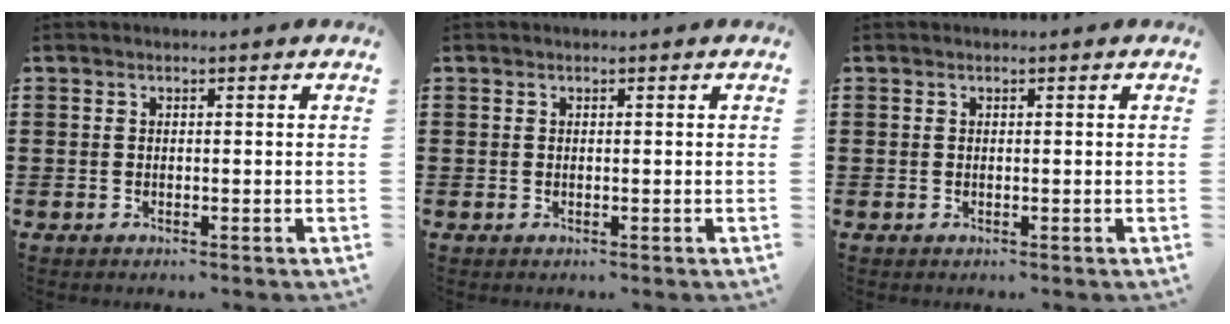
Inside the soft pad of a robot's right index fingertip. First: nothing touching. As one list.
[{"total": 0.0}, {"total": 0.0}]